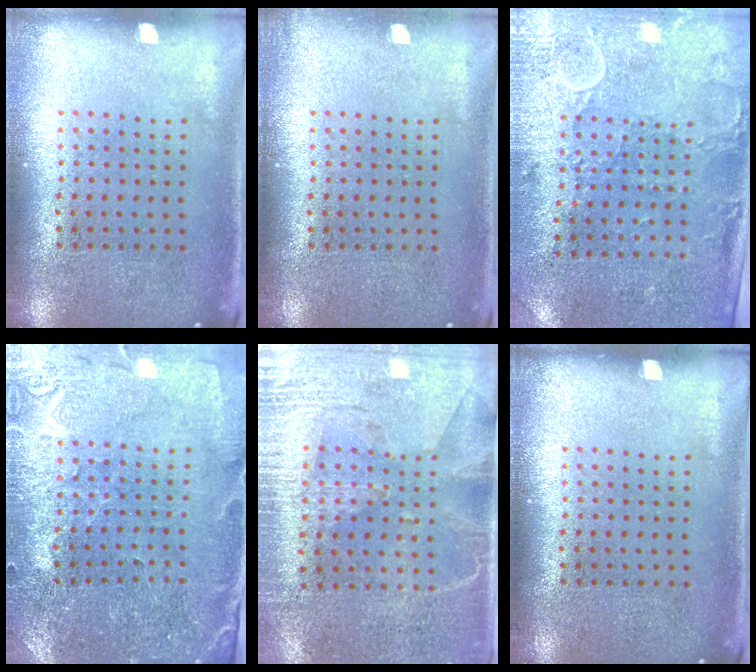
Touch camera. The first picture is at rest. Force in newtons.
{"total": 0.5, "press": 0.5, "slide": 0.1}
{"total": 2.9, "press": 2.4, "slide": 1.7}
{"total": 1.0, "press": 1.0, "slide": 0.2}
{"total": 2.9, "press": 2.6, "slide": 1.4}
{"total": 0.0}